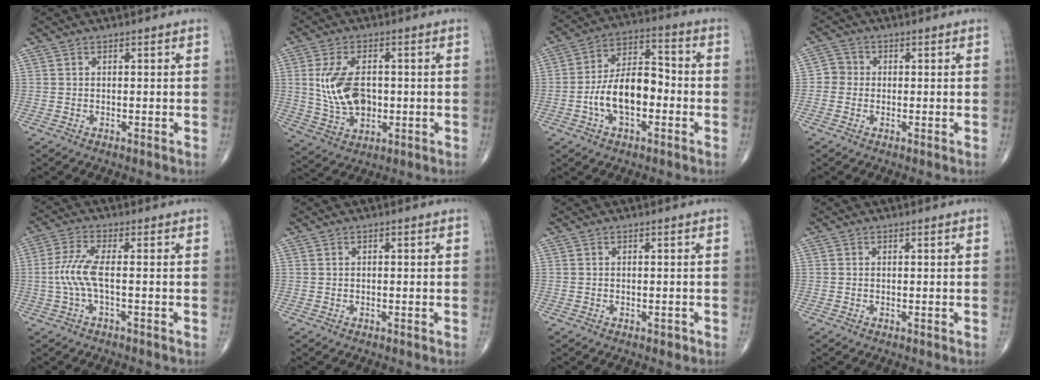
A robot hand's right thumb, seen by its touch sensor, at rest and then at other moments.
{"total": 10.7, "force": [0.5, 6.5, 8.5], "torque": [-0.154, -0.003, 0.020]}
{"total": 12.8, "force": [-3.0, 6.8, 10.4], "torque": [-0.172, 0.041, -0.061]}
{"total": 2.8, "force": [-0.3, 2.6, 0.8], "torque": [0.004, 0.007, -0.015]}
{"total": 5.7, "force": [-0.9, 1.2, 5.5], "torque": [-0.143, 0.012, -0.024]}
{"total": 0.0}
{"total": 0.7, "force": [-0.4, 0.4, 0.4], "torque": [-0.003, 0.000, -0.006]}
{"total": 0.0}